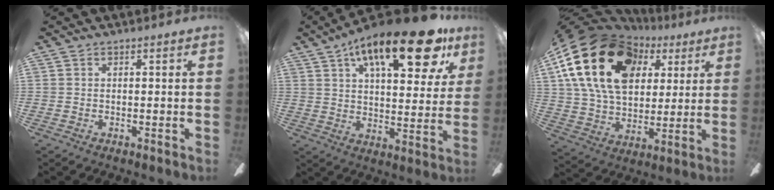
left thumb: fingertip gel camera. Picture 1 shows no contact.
{"total": 22.9, "force": [13.1, 8.3, 16.8], "torque": [-0.248, -0.058, 0.206]}
{"total": 25.0, "force": [9.7, 16.8, 15.7], "torque": [-0.309, -0.027, 0.167]}